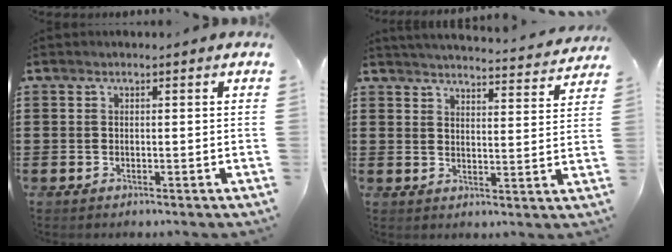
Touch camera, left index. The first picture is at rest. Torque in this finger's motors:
{"motor_torque": [1.43, -0.71, -0.59, -0.21]}